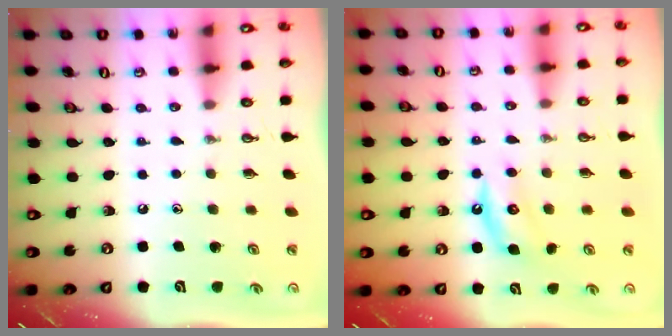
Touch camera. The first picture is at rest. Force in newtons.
{"total": 5.0, "press": 4.9, "slide": 0.9}